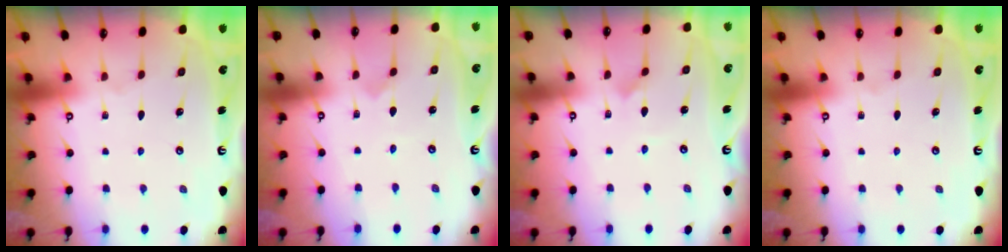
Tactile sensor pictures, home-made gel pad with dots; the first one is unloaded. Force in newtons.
{"total": 0.0}
{"total": 2.8, "press": 2.7, "slide": 0.3}
{"total": 0.0}